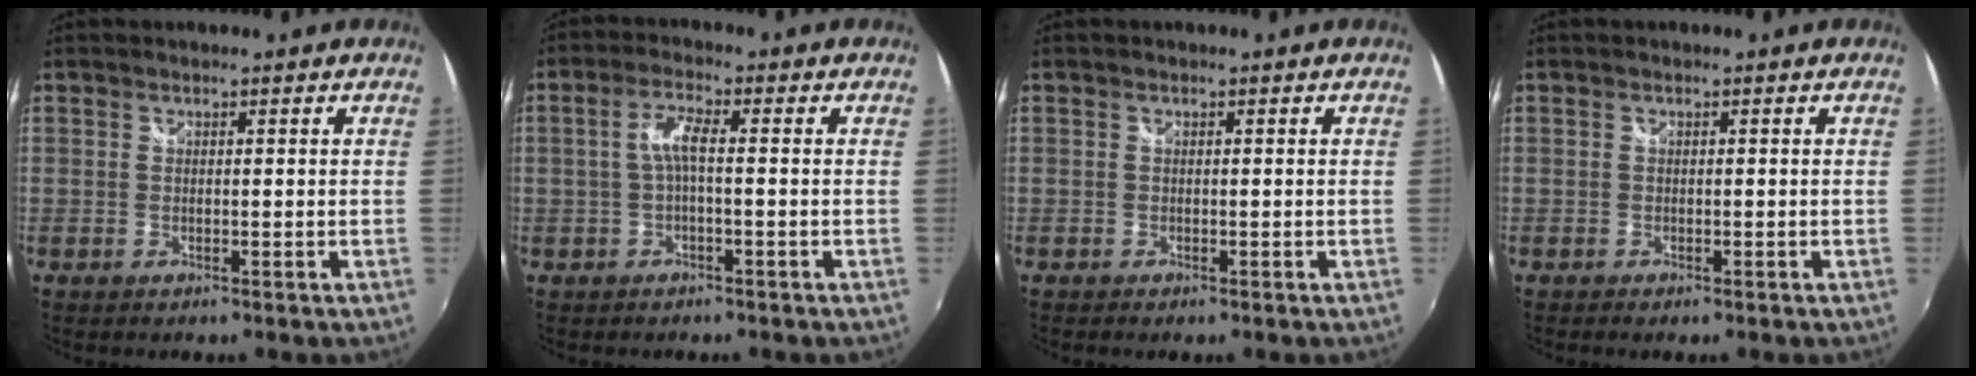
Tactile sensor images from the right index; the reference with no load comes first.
{"total": 3.8, "force": [-0.5, 0.5, 3.7], "torque": [-0.077, 0.008, -0.010]}
{"total": 0.6, "force": [-0.4, 0.4, 0.2], "torque": [-0.008, -0.004, -0.010]}
{"total": 0.8, "force": [-0.6, 0.5, 0.3], "torque": [-0.010, -0.005, -0.012]}